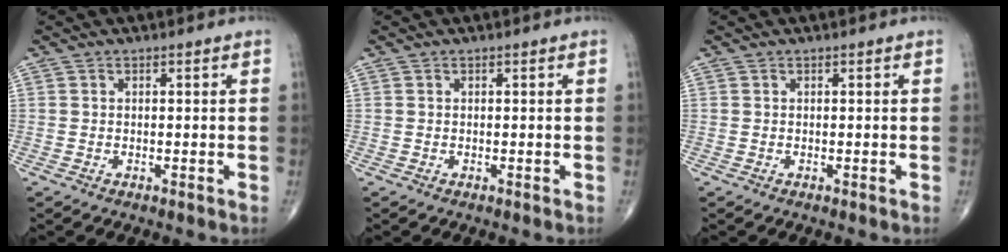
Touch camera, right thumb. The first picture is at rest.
{"total": 0.0}
{"total": 0.0}